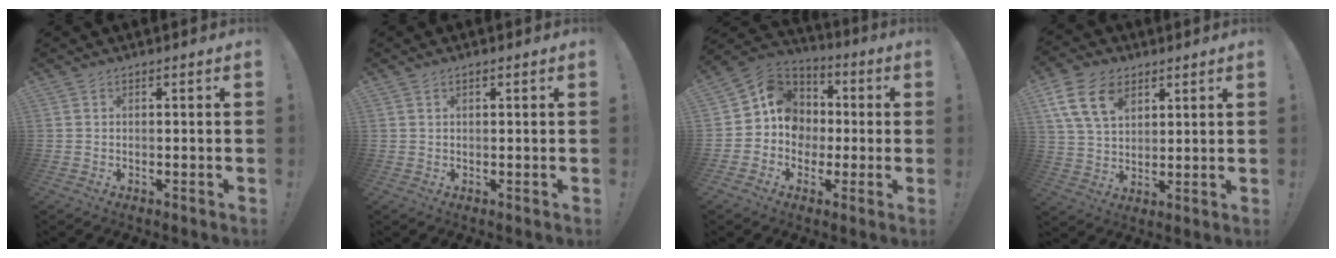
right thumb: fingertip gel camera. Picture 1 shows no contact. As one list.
[{"total": 0.6, "force": [0.4, 0.2, 0.4], "torque": [-0.006, 0.001, 0.006]}, {"total": 12.0, "force": [0.2, 11.3, 4.2], "torque": [-0.057, 0.015, 0.018]}, {"total": 13.4, "force": [6.7, 9.1, 7.3], "torque": [-0.136, -0.017, 0.131]}]